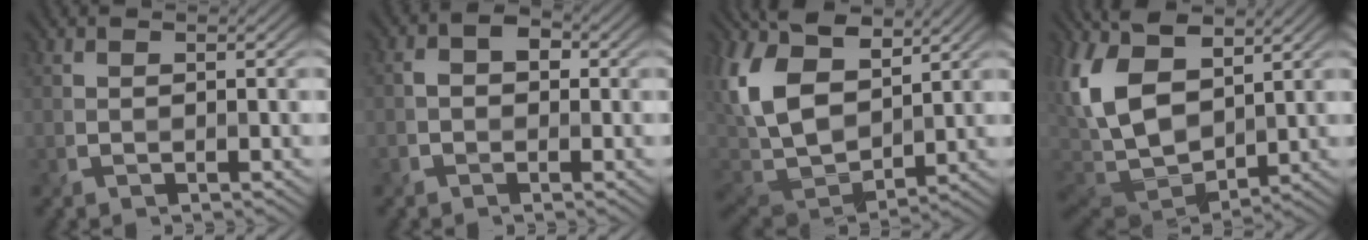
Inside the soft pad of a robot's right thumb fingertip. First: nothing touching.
{"total": 2.9, "force": [0.0, 2.4, 1.7], "torque": [-0.026, 0.010, -0.015]}
{"total": 15.8, "force": [4.9, 9.2, 11.9], "torque": [-0.295, 0.014, 0.081]}
{"total": 15.5, "force": [3.2, 9.0, 12.2], "torque": [-0.295, 0.009, 0.050]}